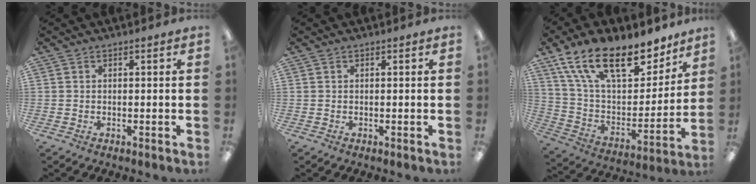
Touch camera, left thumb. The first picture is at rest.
{"total": 0.0}
{"total": 22.2, "force": [15.1, 9.7, 13.1], "torque": [-0.231, -0.088, 0.270]}